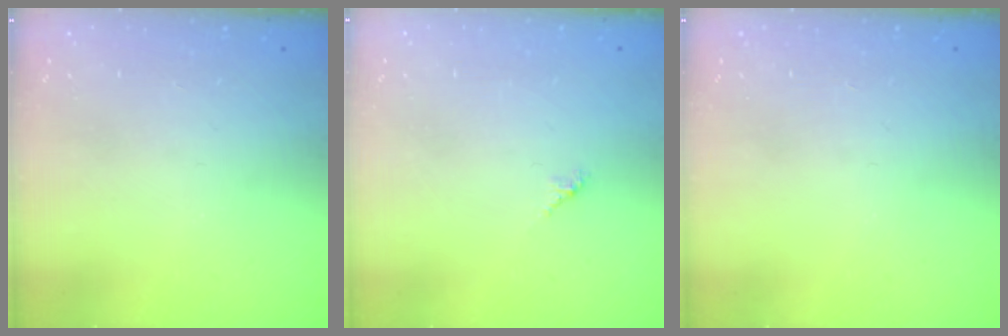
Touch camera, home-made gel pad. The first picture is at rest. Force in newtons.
{"total": 1.7, "press": 1.6, "slide": 0.5}
{"total": 0.0}